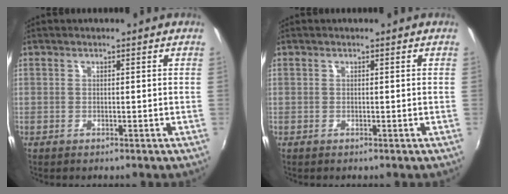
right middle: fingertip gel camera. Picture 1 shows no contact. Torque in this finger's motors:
{"motor_torque": [0.00, 0.00, -0.06, 0.00]}